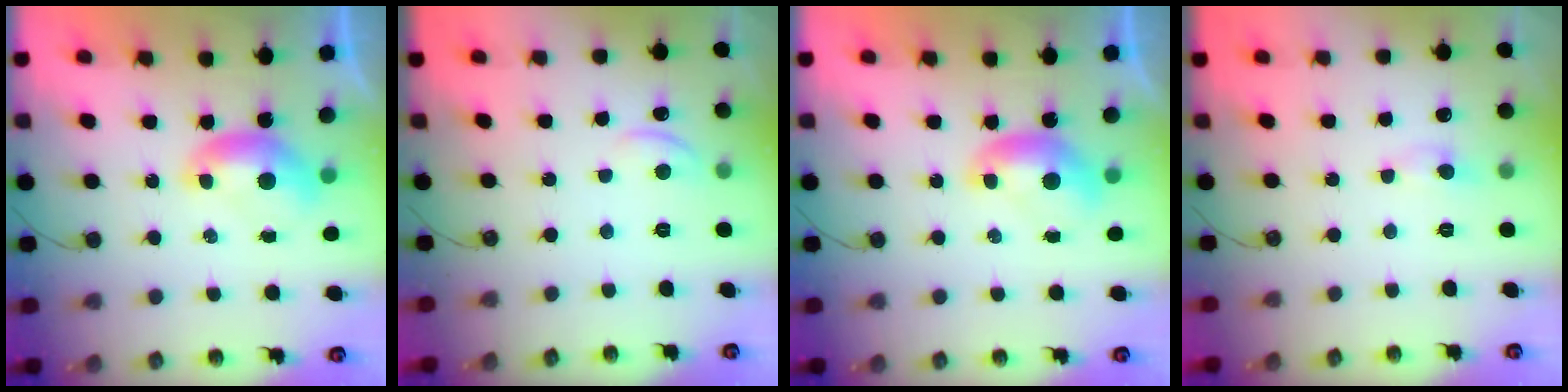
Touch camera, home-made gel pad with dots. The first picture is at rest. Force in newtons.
{"total": 0.5, "press": 0.0, "slide": 0.5}
{"total": 0.0}
{"total": 0.7, "press": 0.5, "slide": 0.6}